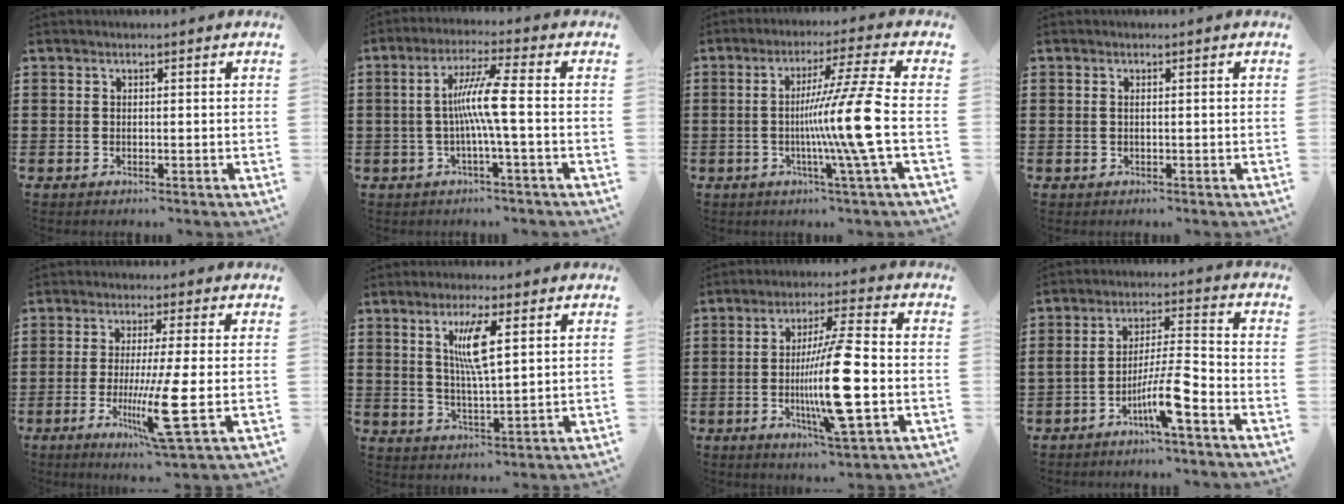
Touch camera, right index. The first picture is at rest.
{"total": 7.5, "force": [-0.7, -0.5, 7.5], "torque": [-0.143, -0.005, -0.024]}
{"total": 12.5, "force": [-1.2, -1.8, 12.3], "torque": [-0.210, -0.021, -0.038]}
{"total": 0.6, "force": [-0.1, -0.1, 0.6], "torque": [-0.011, -0.004, 0.000]}
{"total": 10.0, "force": [-2.4, -0.6, 9.7], "torque": [-0.191, -0.031, -0.047]}
{"total": 6.5, "force": [2.2, 1.2, 6.0], "torque": [-0.123, 0.003, 0.035]}
{"total": 14.2, "force": [-2.6, 2.0, 13.8], "torque": [-0.269, -0.016, -0.055]}
{"total": 9.0, "force": [-4.7, 1.2, 7.6], "torque": [-0.144, 0.001, -0.088]}